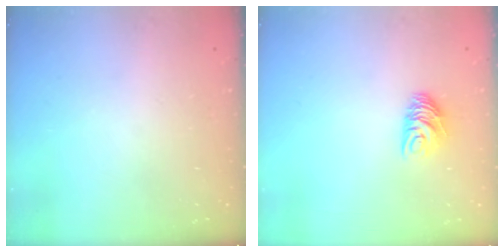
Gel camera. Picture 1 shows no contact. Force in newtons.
{"total": 7.3, "press": 7.3, "slide": 0.4}